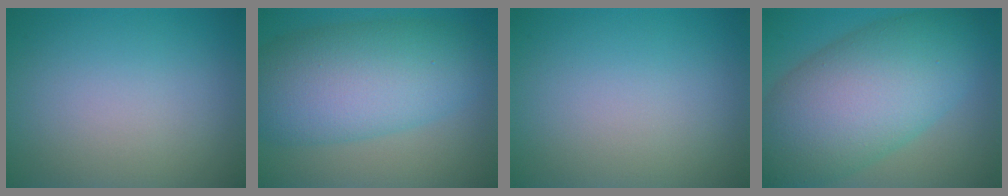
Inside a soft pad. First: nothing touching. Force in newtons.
{"total": 9.9, "press": 9.8, "slide": 0.1}
{"total": 0.0}
{"total": 11.9, "press": 11.9, "slide": 0.5}